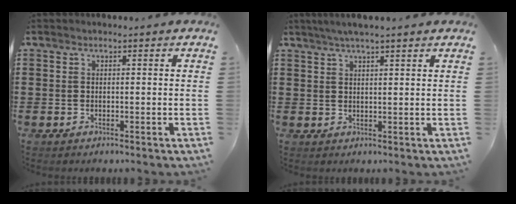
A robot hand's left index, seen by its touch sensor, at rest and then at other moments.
{"total": 2.5, "force": [2.0, -0.1, 1.5], "torque": [-0.033, 0.002, 0.036]}